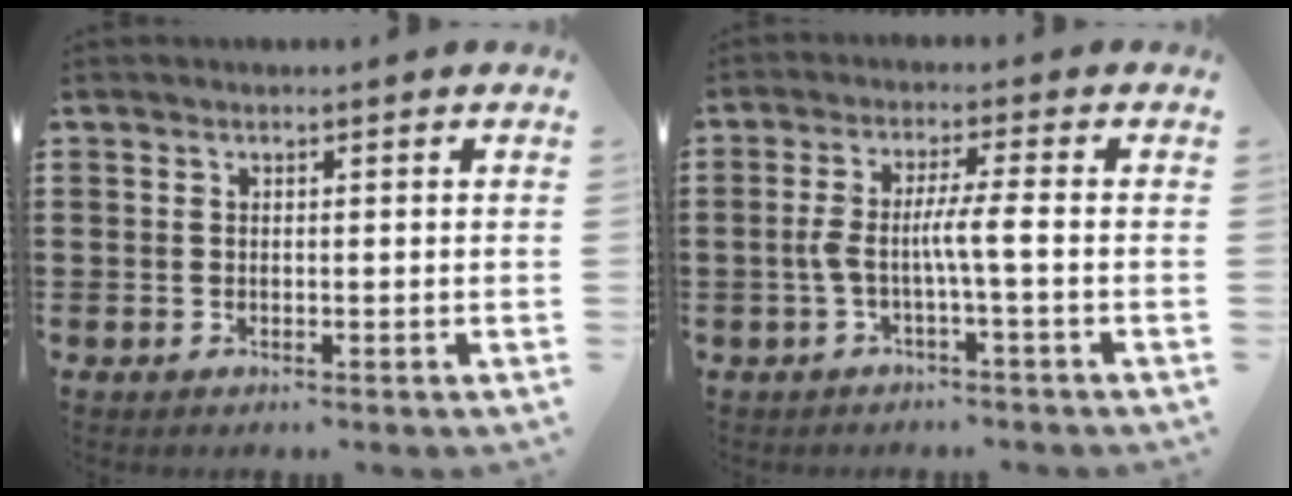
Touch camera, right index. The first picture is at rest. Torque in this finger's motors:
{"motor_torque": [0.95, -0.41, 0.26, 0.15]}